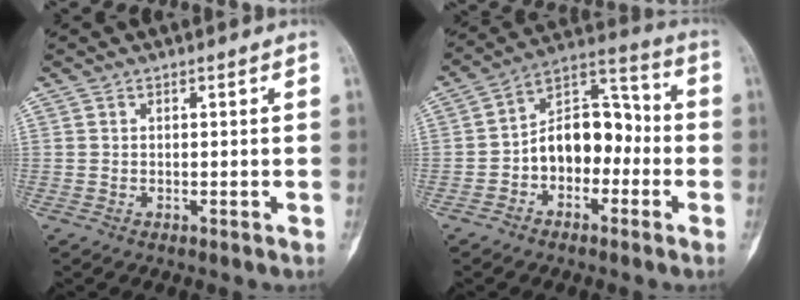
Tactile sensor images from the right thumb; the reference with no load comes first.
{"total": 12.7, "force": [-2.5, 8.5, 9.1], "torque": [-0.111, 0.054, -0.055]}